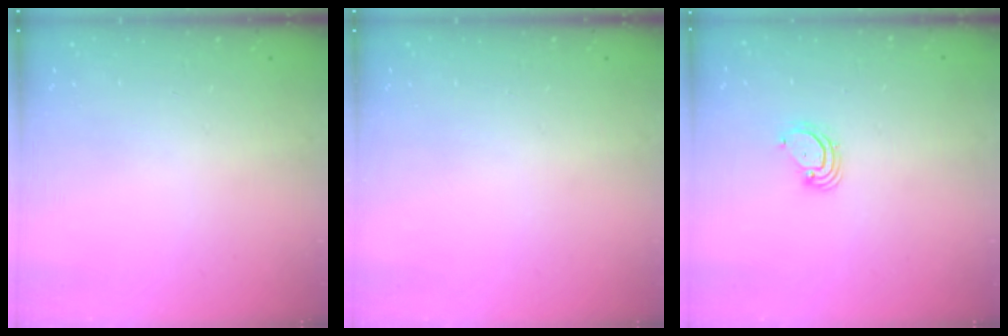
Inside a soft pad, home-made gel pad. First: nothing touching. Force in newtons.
{"total": 0.0}
{"total": 3.6, "press": 3.6, "slide": 0.3}